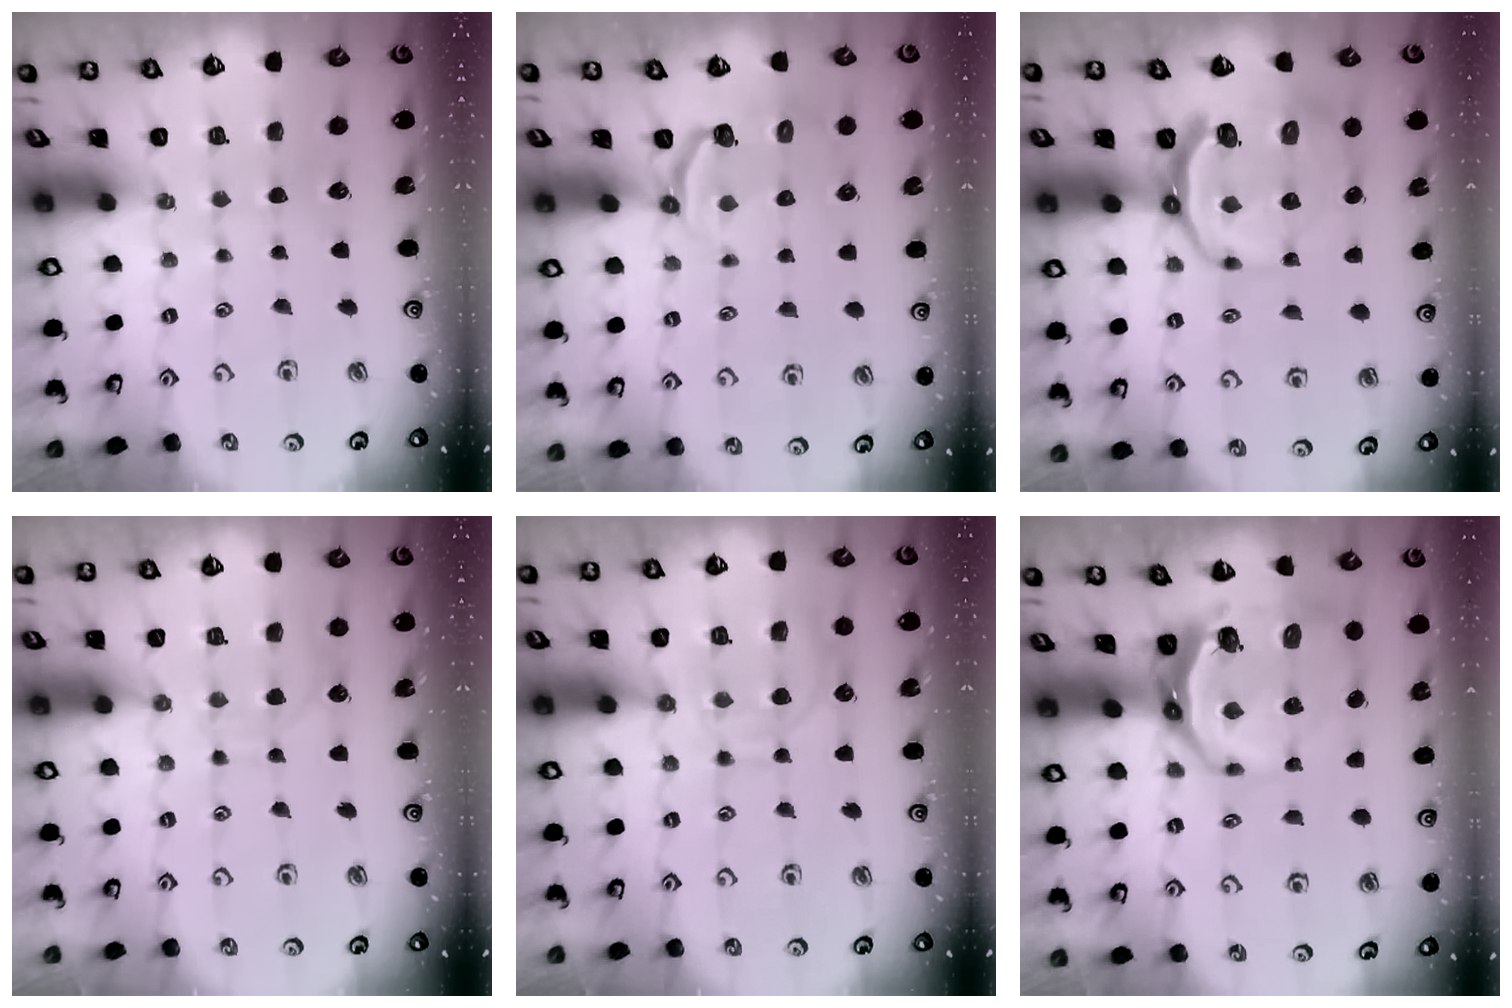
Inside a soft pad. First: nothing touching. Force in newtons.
{"total": 3.3, "press": 1.9, "slide": 2.7}
{"total": 10.0, "press": 9.1, "slide": 4.0}
{"total": 6.9, "press": 6.9, "slide": 0.5}
{"total": 11.9, "press": 11.9, "slide": 1.2}
{"total": 12.3, "press": 11.6, "slide": 4.2}